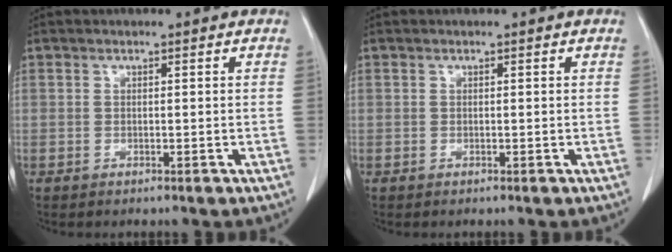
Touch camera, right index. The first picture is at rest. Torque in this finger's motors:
{"motor_torque": [-0.04, 0.04, 0.00, 0.00]}